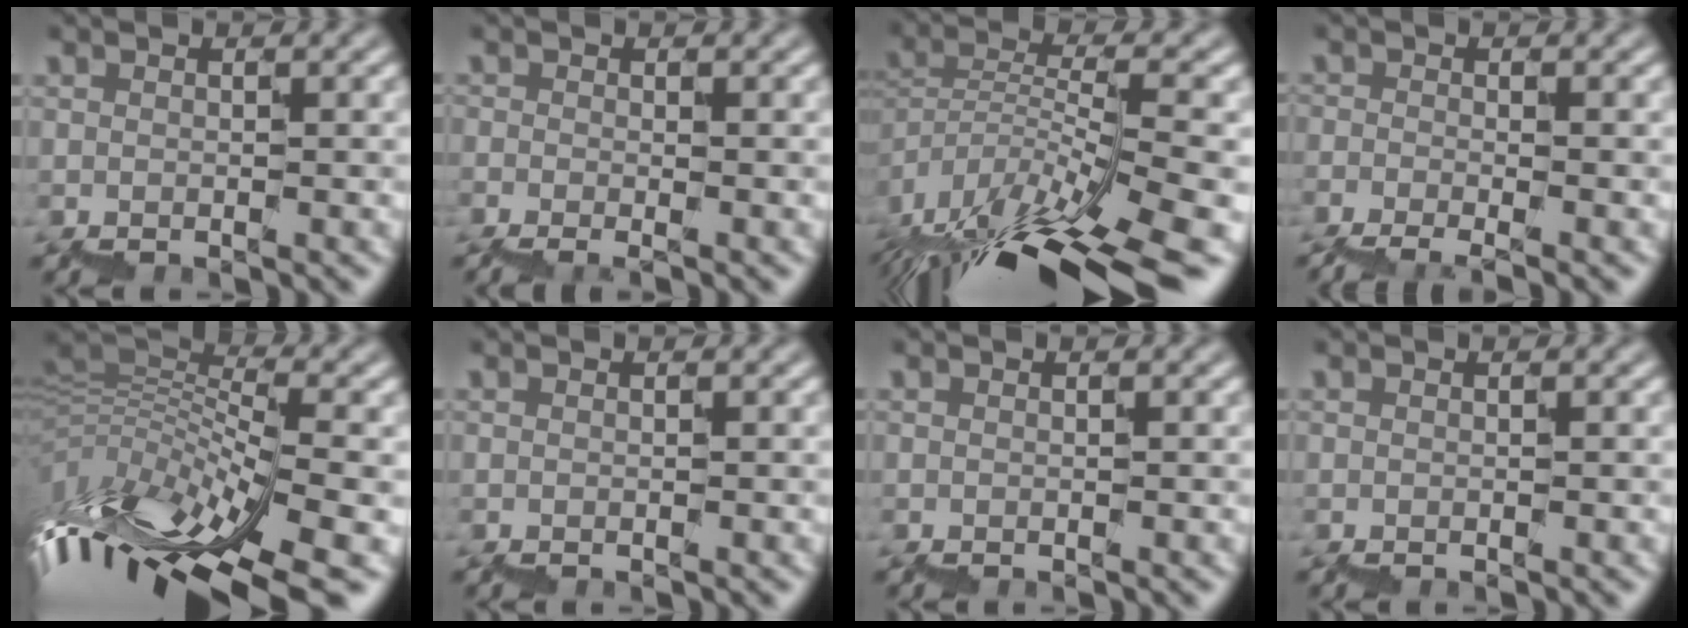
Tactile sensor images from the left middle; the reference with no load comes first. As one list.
[{"total": 0.9, "force": [-0.8, 0.2, 0.4], "torque": [-0.012, 0.002, -0.013]}, {"total": 11.9, "force": [-6.9, 3.2, 9.2], "torque": [-0.180, 0.021, -0.092]}, {"total": 1.7, "force": [-1.4, 0.5, 0.7], "torque": [-0.015, 0.003, -0.022]}, {"total": 13.5, "force": [-3.8, 5.7, 11.7], "torque": [-0.260, 0.010, -0.044]}, {"total": 0.0}, {"total": 0.0}, {"total": 0.0}]